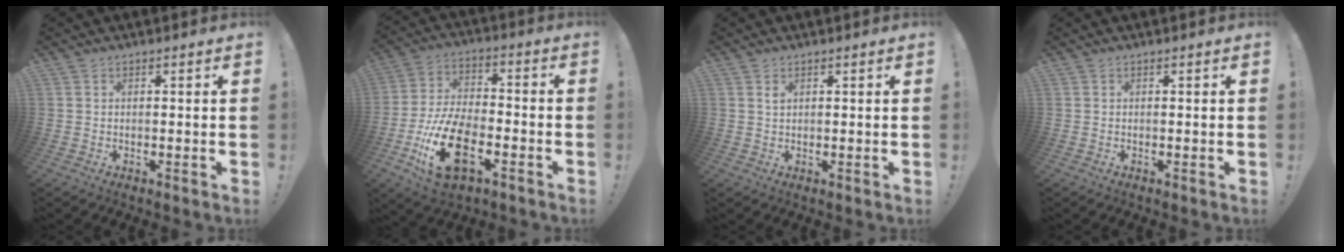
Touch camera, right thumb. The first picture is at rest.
{"total": 19.0, "force": [-7.9, 10.5, 13.7], "torque": [-0.273, 0.046, -0.127]}
{"total": 1.1, "force": [0.6, 0.7, 0.5], "torque": [-0.002, -0.003, 0.011]}
{"total": 0.0}